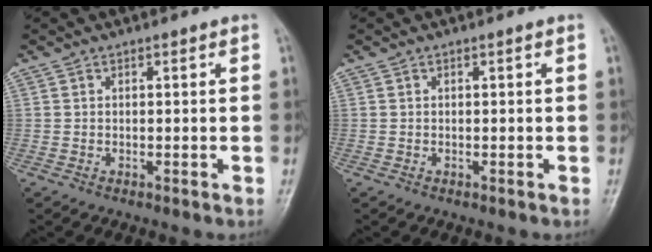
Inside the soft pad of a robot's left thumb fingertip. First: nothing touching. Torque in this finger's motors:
{"motor_torque": [0.01, 0.01, 0.01, -0.01, 0.00]}